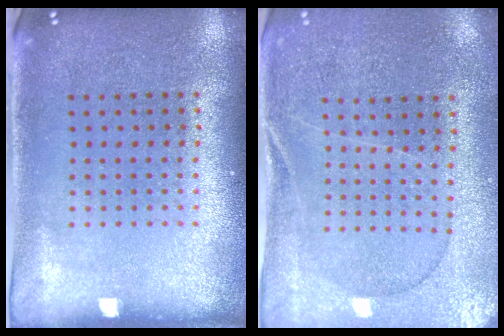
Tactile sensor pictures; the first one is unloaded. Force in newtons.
{"total": 0.5, "press": 0.4, "slide": 0.4}